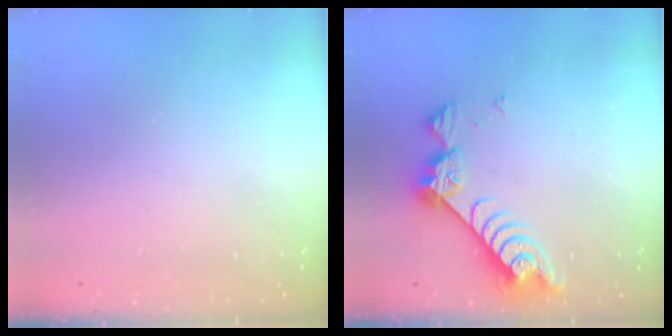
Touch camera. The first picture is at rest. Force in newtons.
{"total": 7.4, "press": 7.3, "slide": 0.9}